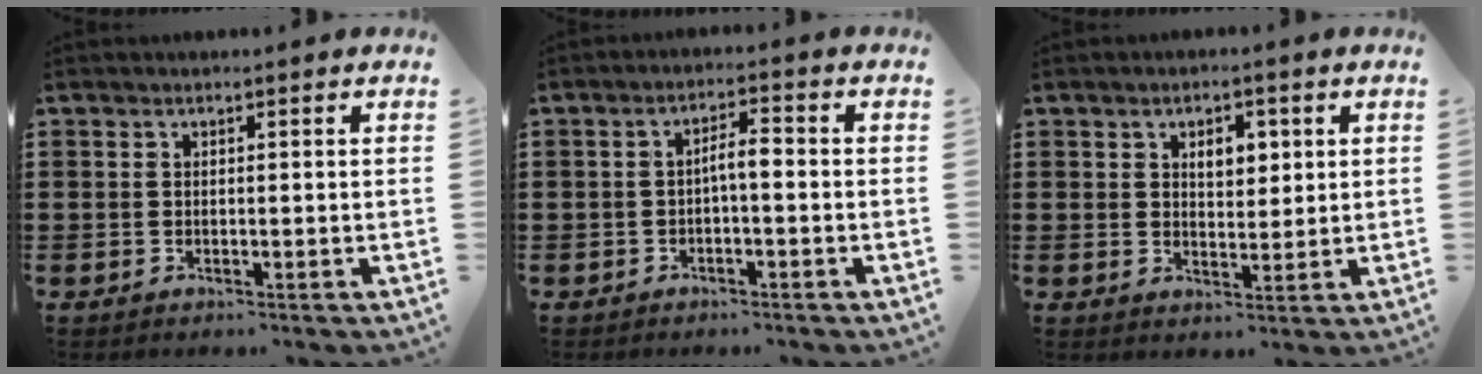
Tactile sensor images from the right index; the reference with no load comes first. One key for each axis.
{"total": 2.9, "fx": -0.7, "fy": 0.6, "fz": 2.7, "tx": -0.051, "ty": 0.005, "tz": -0.015}
{"total": 3.8, "fx": 1.4, "fy": 2.4, "fz": 2.7, "tx": -0.036, "ty": 0.002, "tz": 0.016}